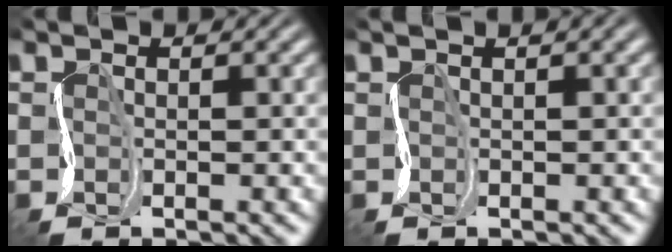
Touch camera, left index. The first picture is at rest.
{"total": 4.0, "force": [1.9, 1.7, 3.0], "torque": [-0.046, 0.023, 0.019]}